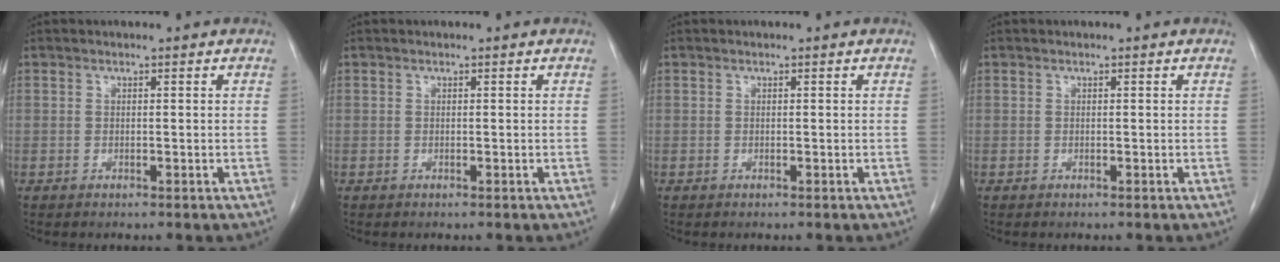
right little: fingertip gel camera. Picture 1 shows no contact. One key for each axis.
{"total": 0.0}
{"total": 0.0}
{"total": 0.0}